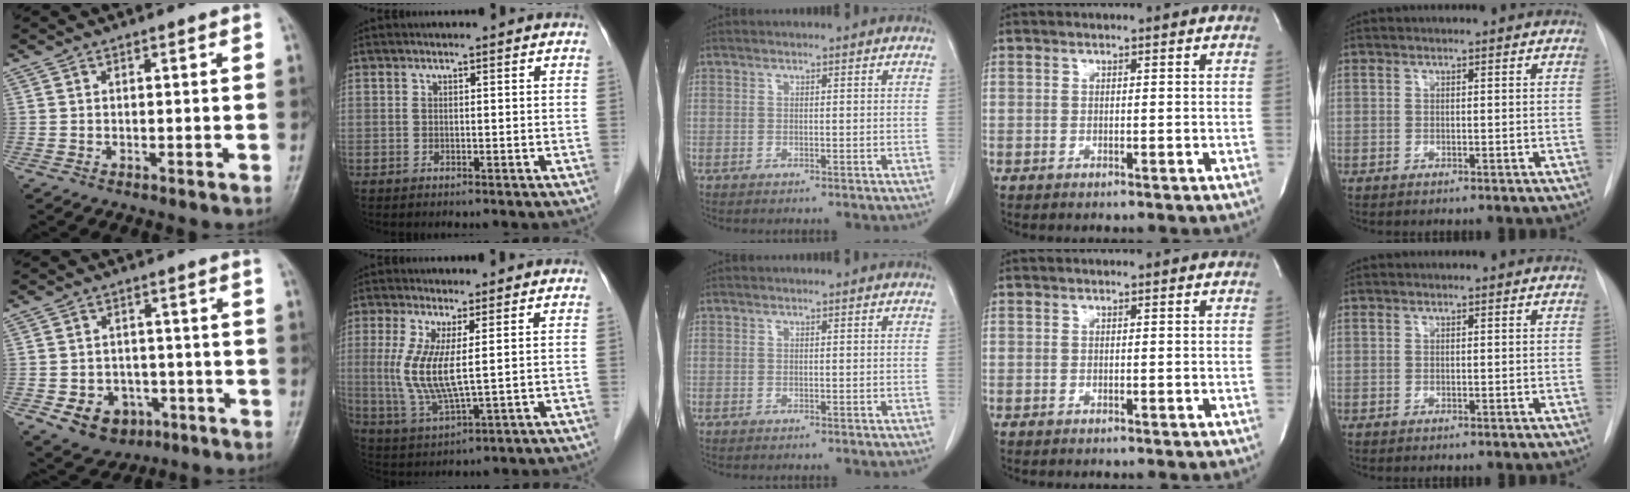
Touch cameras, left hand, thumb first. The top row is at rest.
{"thumb": {"total": 8.9, "force": [-3.8, 7.1, 3.8], "torque": [-0.042, 0.026, -0.046]}, "index": {"total": 8.1, "force": [1.2, 1.2, 8.0], "torque": [-0.185, -0.014, 0.028]}}